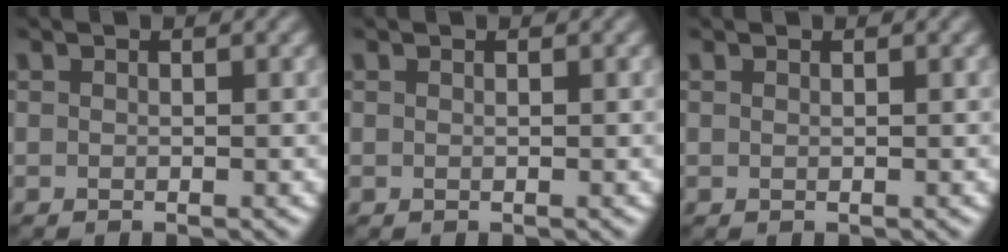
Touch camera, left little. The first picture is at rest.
{"total": 0.0}
{"total": 0.0}